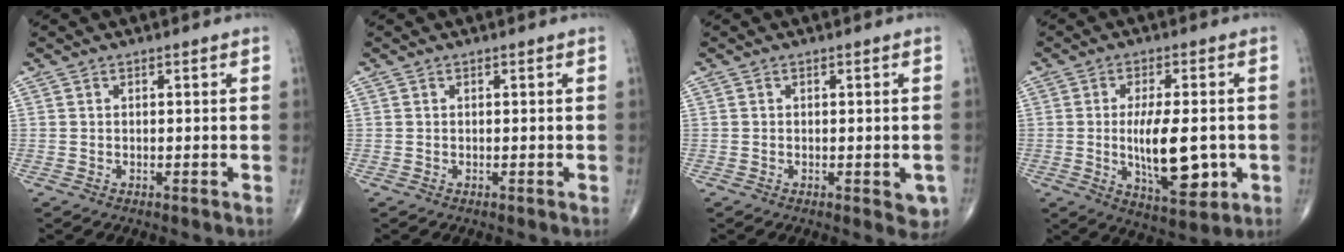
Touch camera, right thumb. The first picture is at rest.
{"total": 0.0}
{"total": 3.3, "force": [-1.0, 1.5, 2.7], "torque": [-0.011, -0.002, -0.012]}
{"total": 13.0, "force": [-1.7, 5.2, 11.8], "torque": [-0.176, -0.011, -0.016]}